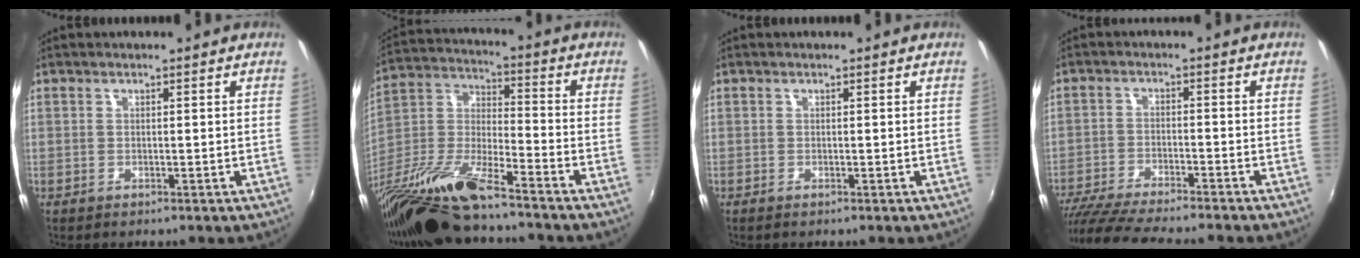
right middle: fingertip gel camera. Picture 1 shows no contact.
{"total": 17.0, "force": [-13.2, 2.6, 10.3], "torque": [-0.214, -0.024, -0.263]}
{"total": 0.0}
{"total": 13.7, "force": [-12.1, 0.4, 6.4], "torque": [-0.139, -0.030, -0.200]}